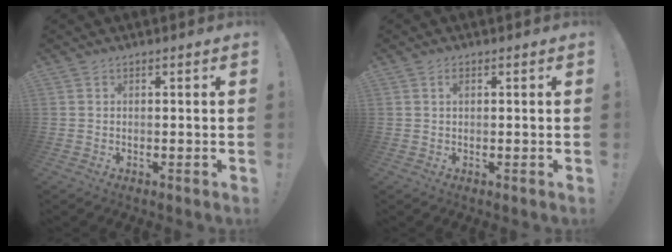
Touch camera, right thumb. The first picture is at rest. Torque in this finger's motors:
{"motor_torque": [0.62, 0.51, 0.30, -0.27, 0.00]}